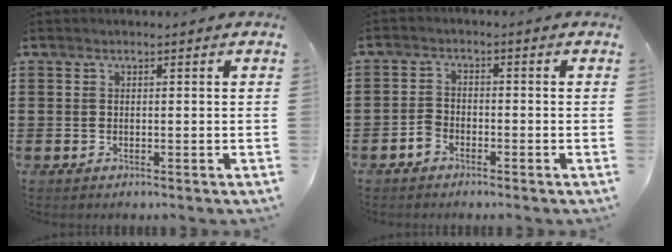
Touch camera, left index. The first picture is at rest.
{"total": 2.3, "force": [-1.7, 1.2, 0.9], "torque": [-0.019, 0.005, -0.034]}